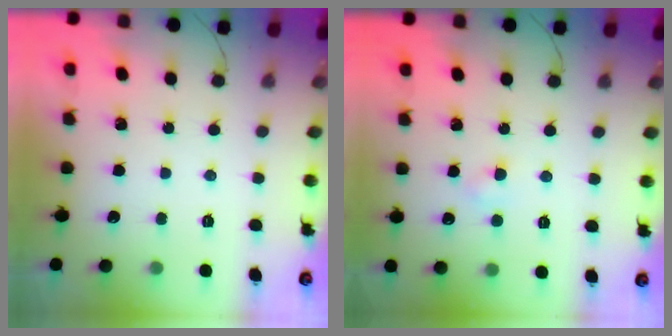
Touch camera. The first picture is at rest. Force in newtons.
{"total": 1.8, "press": 1.6, "slide": 0.8}